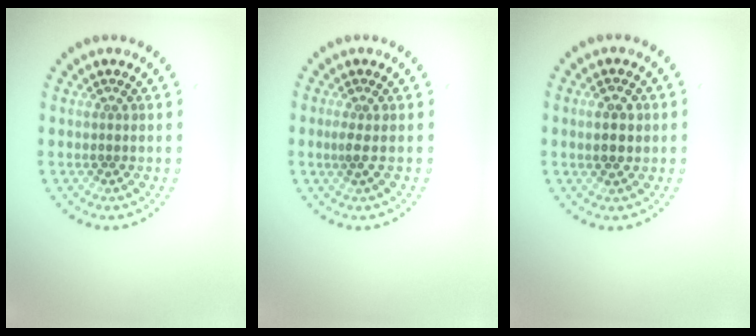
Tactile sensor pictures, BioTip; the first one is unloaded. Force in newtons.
{"total": 1.1, "press": 0.8, "slide": 0.7}
{"total": 2.5, "press": 2.5, "slide": 0.3}